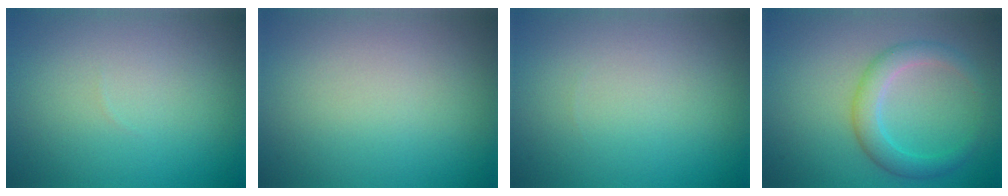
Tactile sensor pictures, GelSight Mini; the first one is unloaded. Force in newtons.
{"total": 0.0}
{"total": 0.0}
{"total": 3.1, "press": 3.1, "slide": 0.1}